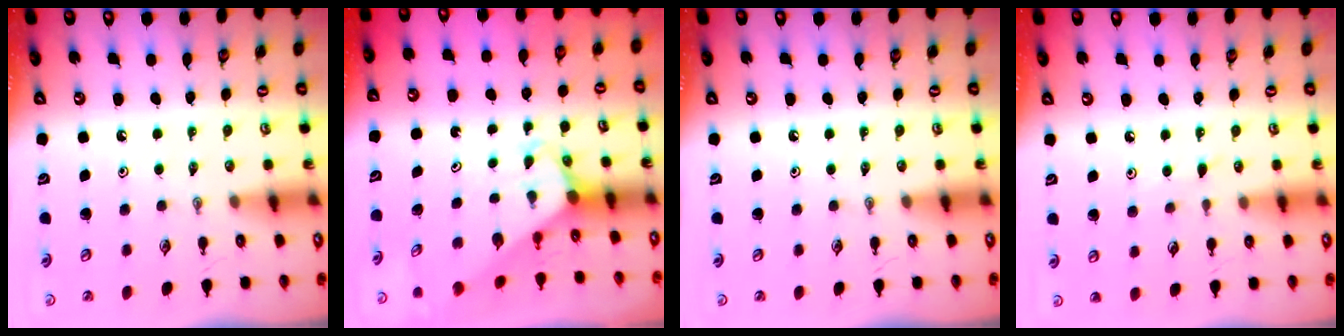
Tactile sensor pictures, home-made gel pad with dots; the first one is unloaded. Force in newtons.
{"total": 3.3, "press": 3.3, "slide": 0.2}
{"total": 0.0}
{"total": 5.0, "press": 5.0, "slide": 0.6}